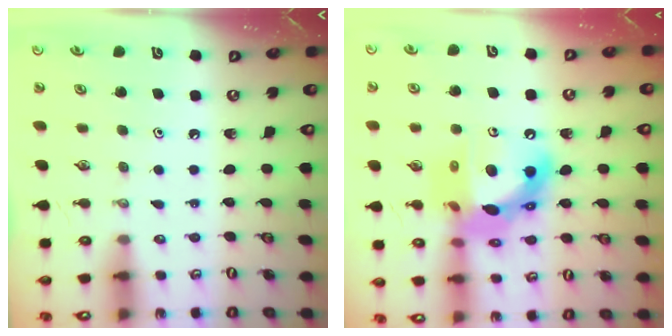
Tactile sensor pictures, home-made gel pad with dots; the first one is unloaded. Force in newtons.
{"total": 17.8, "press": 17.8, "slide": 1.4}